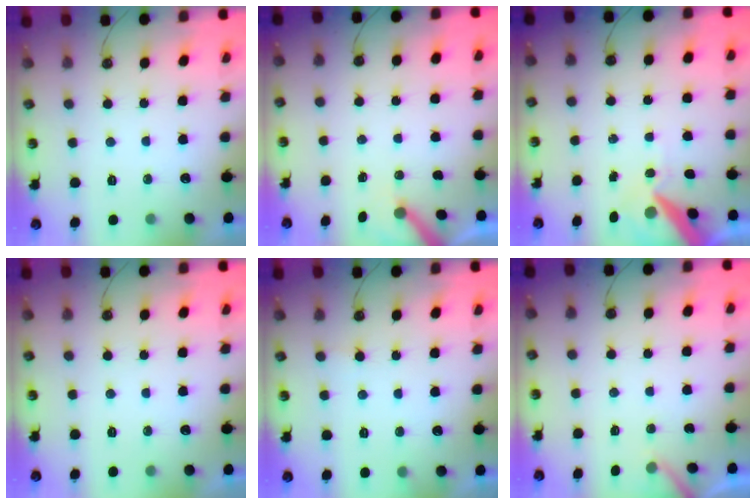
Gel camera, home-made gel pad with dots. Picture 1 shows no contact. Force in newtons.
{"total": 3.5, "press": 3.5, "slide": 0.3}
{"total": 10.0, "press": 9.9, "slide": 1.4}
{"total": 0.0}
{"total": 4.1, "press": 4.1, "slide": 0.3}
{"total": 3.0, "press": 3.0, "slide": 0.2}